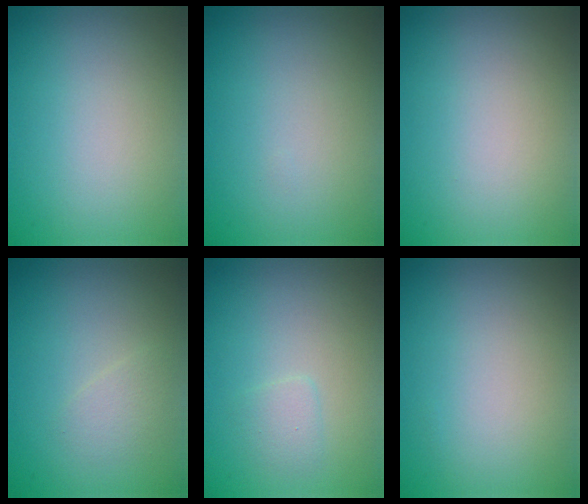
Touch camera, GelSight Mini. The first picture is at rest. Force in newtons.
{"total": 0.0}
{"total": 0.0}
{"total": 1.3, "press": 1.3, "slide": 0.0}
{"total": 1.1, "press": 1.1, "slide": 0.1}
{"total": 0.0}